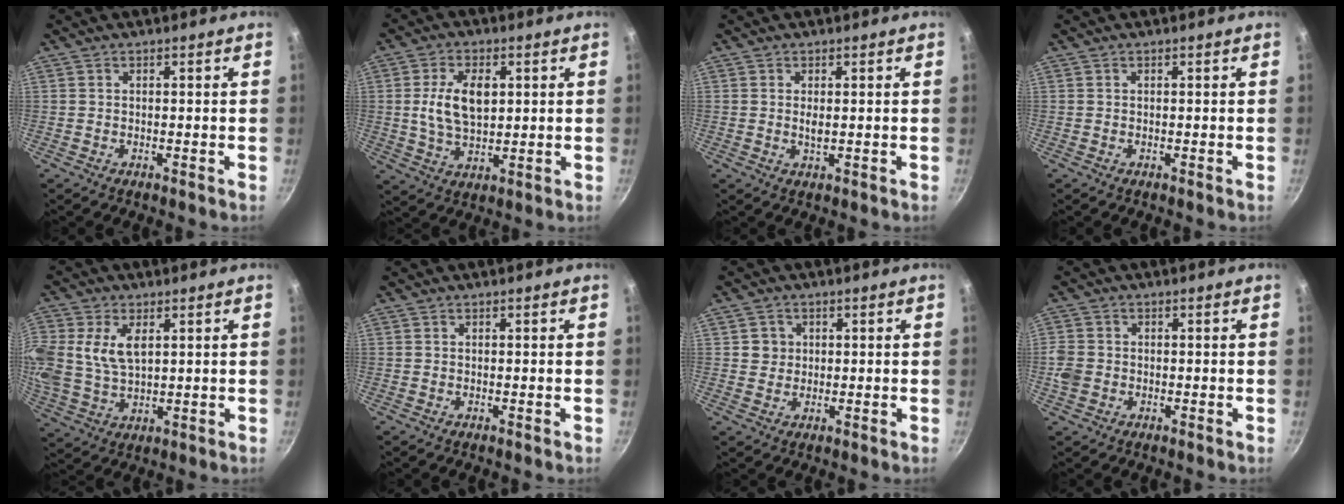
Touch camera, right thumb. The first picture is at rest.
{"total": 9.9, "force": [1.7, 5.9, 7.8], "torque": [-0.130, -0.004, 0.032]}
{"total": 1.5, "force": [0.2, 0.6, 1.4], "torque": [-0.027, -0.002, 0.004]}
{"total": 0.0}
{"total": 11.6, "force": [3.0, 7.3, 8.5], "torque": [-0.182, -0.005, 0.061]}
{"total": 0.0}
{"total": 3.0, "force": [0.6, 2.9, 0.6], "torque": [0.009, 0.006, 0.006]}
{"total": 4.0, "force": [-0.9, 3.4, 2.0], "torque": [-0.038, 0.009, -0.019]}